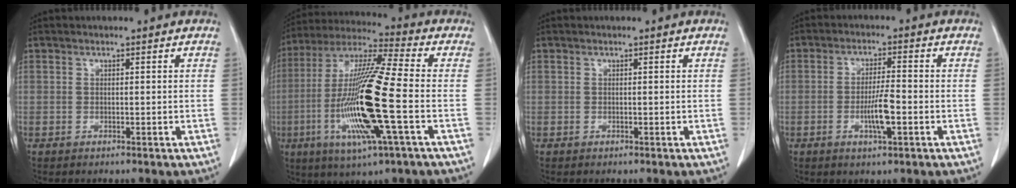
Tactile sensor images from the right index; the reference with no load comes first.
{"total": 18.8, "force": [-4.1, 0.7, 18.3], "torque": [-0.378, -0.014, -0.082]}
{"total": 0.0}
{"total": 5.1, "force": [-1.4, 0.6, 4.9], "torque": [-0.089, -0.003, -0.023]}